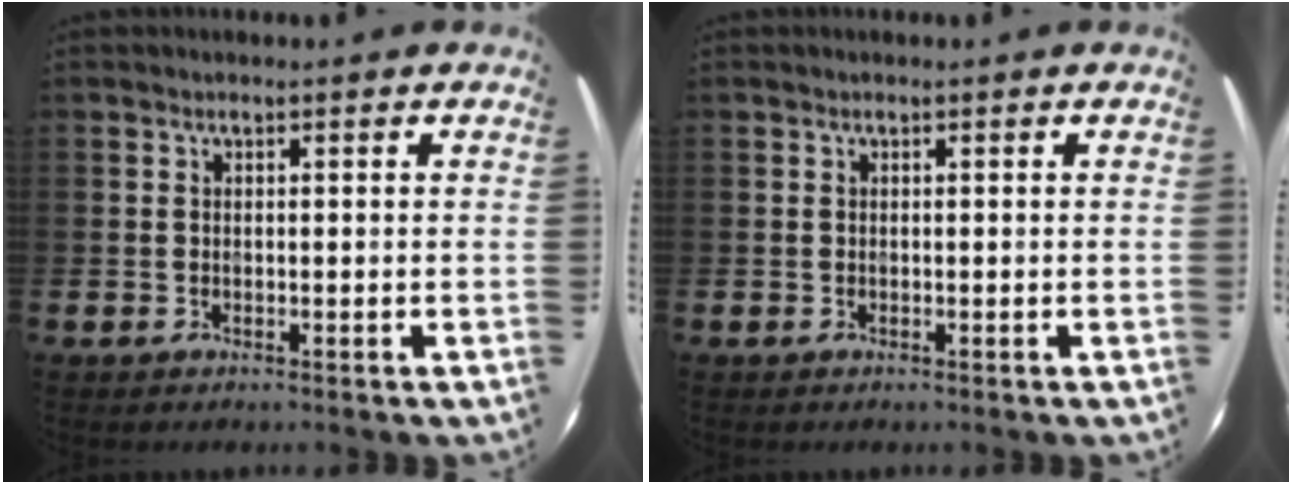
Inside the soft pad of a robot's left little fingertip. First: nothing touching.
{"total": 0.0}